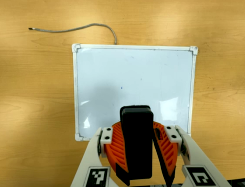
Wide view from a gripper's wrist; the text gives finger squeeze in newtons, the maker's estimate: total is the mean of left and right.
{"total": 9.8, "left": 9.6, "right": 9.9}